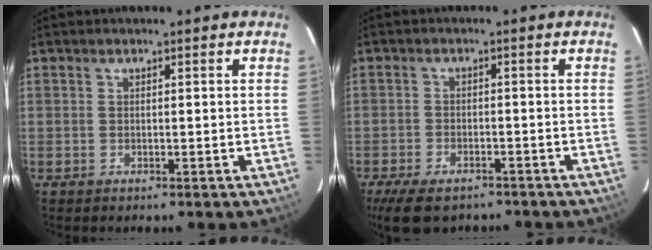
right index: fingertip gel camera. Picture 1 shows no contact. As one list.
[{"total": 10.1, "force": [-7.6, 4.5, 4.9], "torque": [-0.115, -0.015, -0.123]}]